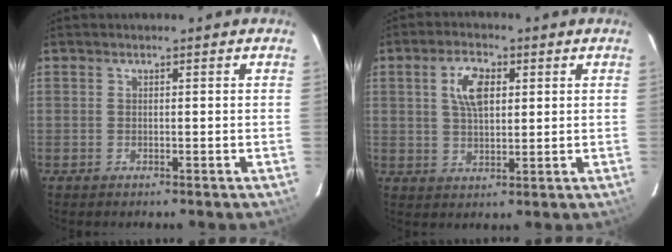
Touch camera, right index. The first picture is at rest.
{"total": 6.4, "force": [2.0, 3.3, 5.1], "torque": [-0.096, 0.011, 0.038]}